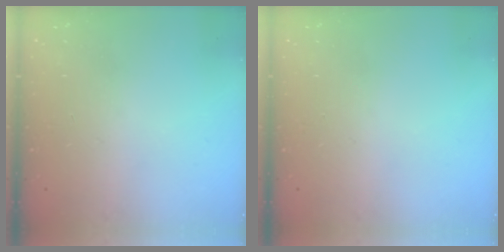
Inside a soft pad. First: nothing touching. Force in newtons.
{"total": 0.0}